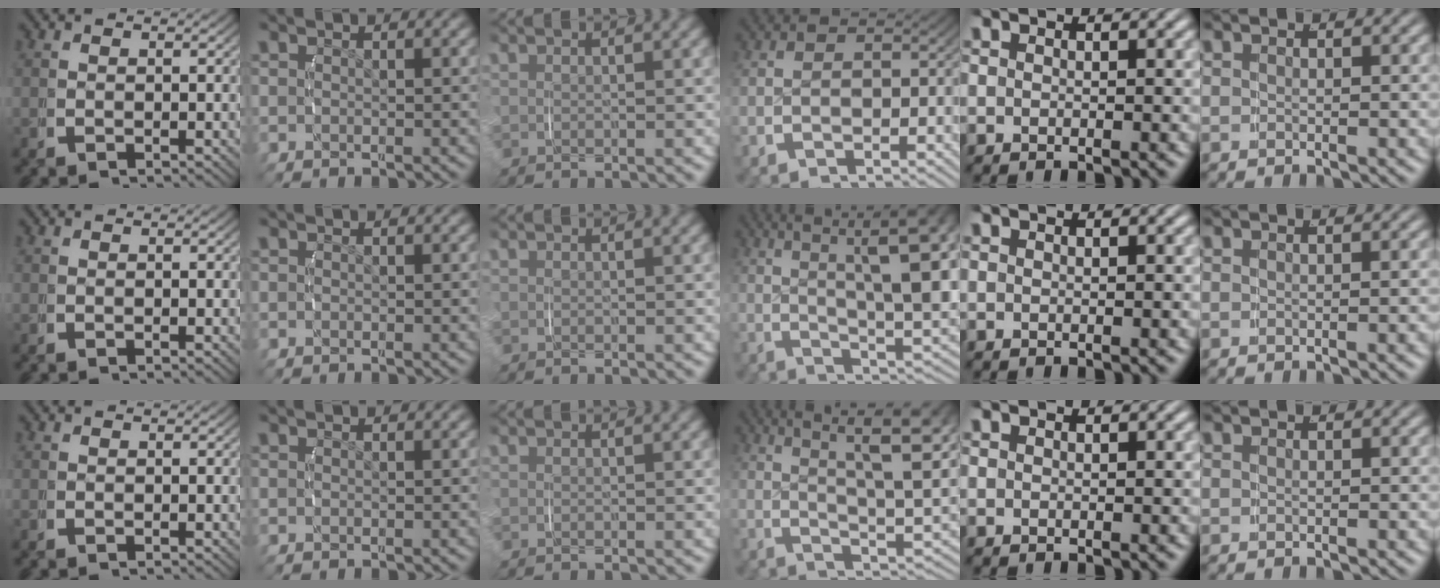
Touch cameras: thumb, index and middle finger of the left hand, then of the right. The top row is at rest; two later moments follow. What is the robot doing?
{"motion": "lift_and_place", "object": "string"}